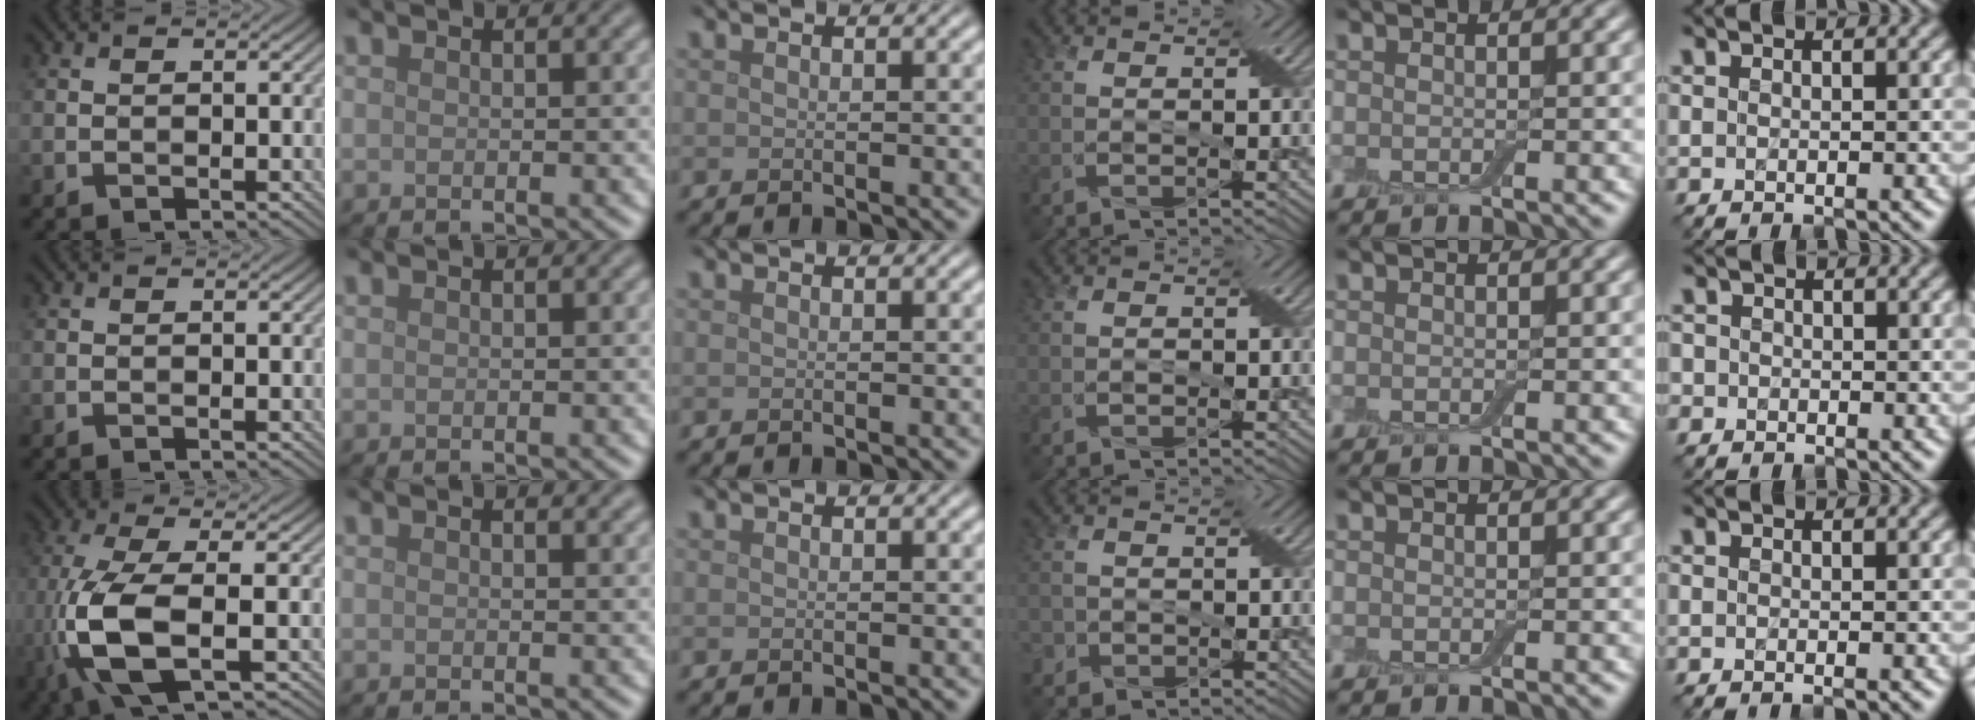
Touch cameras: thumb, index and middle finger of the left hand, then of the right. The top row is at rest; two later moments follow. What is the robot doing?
{"motion": "open", "object": "airpods case & airpods"}